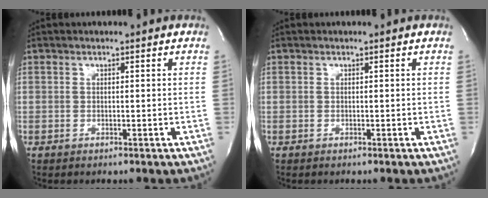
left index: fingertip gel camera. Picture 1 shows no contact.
{"total": 0.0}